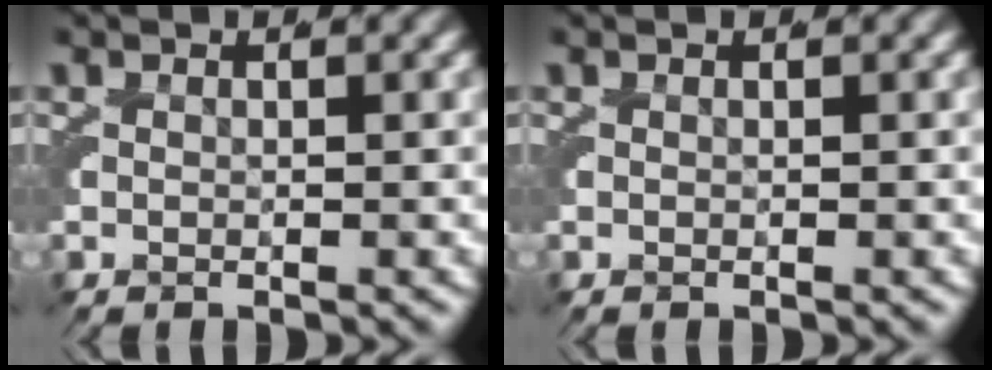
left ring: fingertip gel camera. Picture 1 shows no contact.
{"total": 0.0}